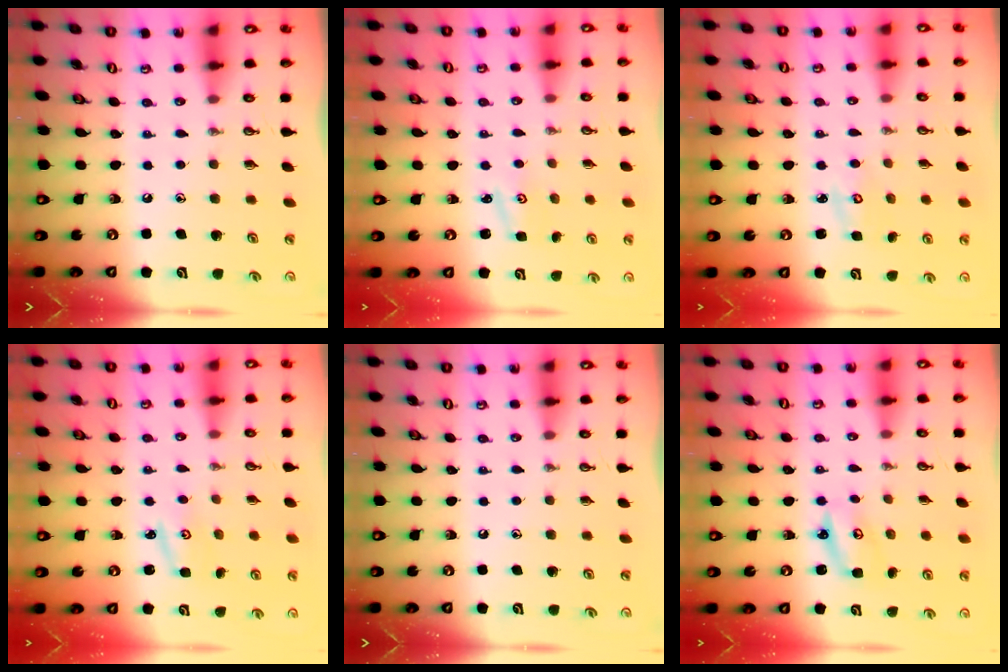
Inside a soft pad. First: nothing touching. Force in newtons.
{"total": 1.7, "press": 1.6, "slide": 0.3}
{"total": 2.7, "press": 2.7, "slide": 0.3}
{"total": 2.8, "press": 2.8, "slide": 0.4}
{"total": 0.0}
{"total": 3.3, "press": 3.3, "slide": 0.3}